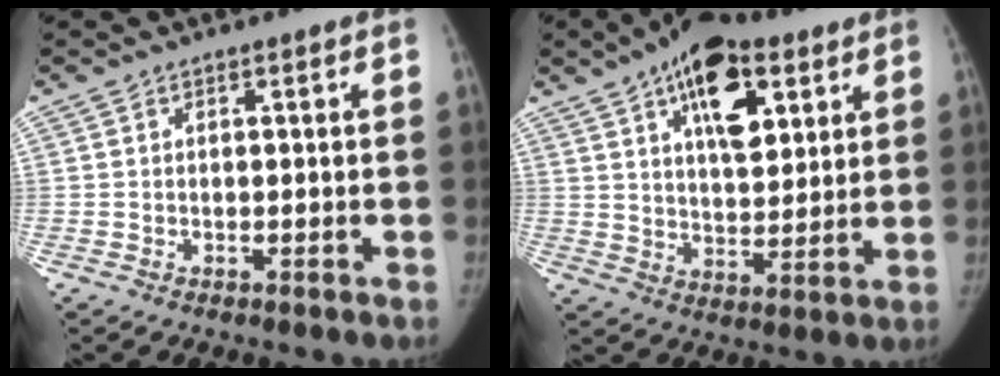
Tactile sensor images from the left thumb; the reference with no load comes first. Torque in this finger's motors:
{"motor_torque": [0.33, 0.21, 1.71, -1.06, 0.47]}